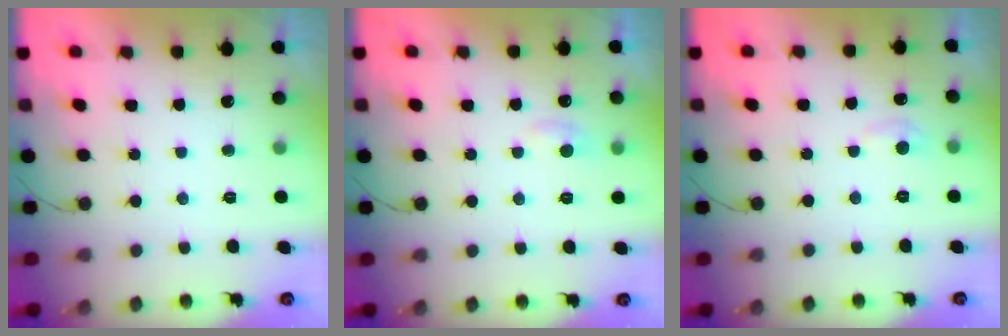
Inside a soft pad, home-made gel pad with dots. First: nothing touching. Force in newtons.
{"total": 4.5, "press": 4.5, "slide": 0.6}
{"total": 5.3, "press": 5.2, "slide": 0.8}